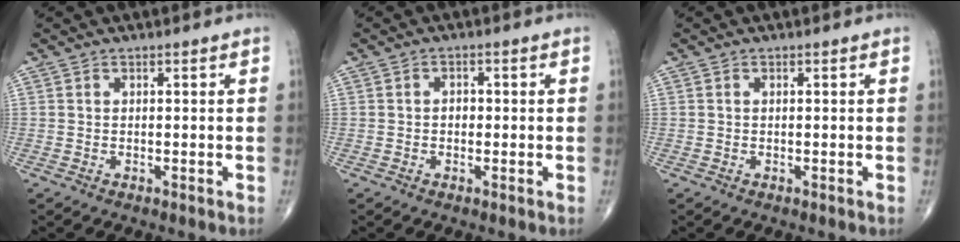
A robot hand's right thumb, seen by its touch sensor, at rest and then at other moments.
{"total": 1.8, "force": [-0.1, 1.4, 1.2], "torque": [-0.010, 0.005, -0.003]}
{"total": 0.0}